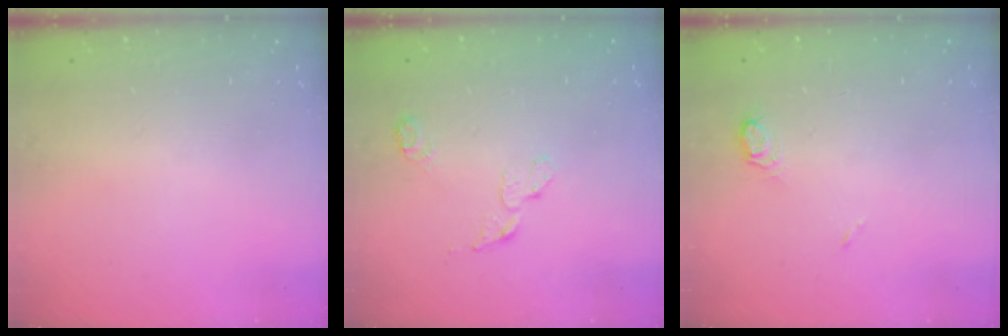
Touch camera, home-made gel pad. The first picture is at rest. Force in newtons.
{"total": 5.0, "press": 5.0, "slide": 0.6}
{"total": 5.0, "press": 5.0, "slide": 0.5}